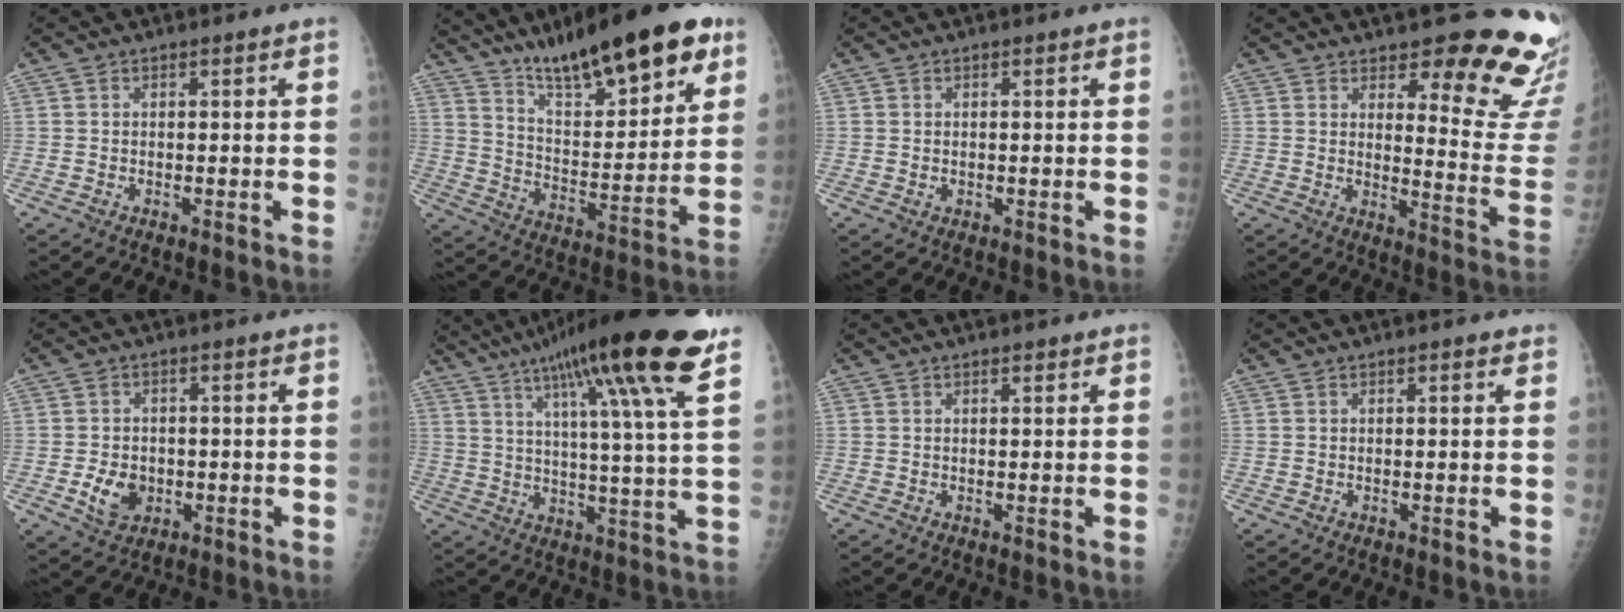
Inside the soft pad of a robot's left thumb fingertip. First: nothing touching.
{"total": 23.3, "force": [15.2, 6.5, 16.4], "torque": [-0.219, -0.060, 0.247]}
{"total": 0.8, "force": [0.3, 0.6, 0.5], "torque": [-0.004, -0.001, 0.006]}
{"total": 17.6, "force": [13.8, 4.8, 9.7], "torque": [-0.072, -0.125, 0.162]}
{"total": 5.6, "force": [-1.2, 4.3, 3.4], "torque": [-0.046, 0.000, -0.014]}
{"total": 23.1, "force": [14.1, 1.9, 18.1], "torque": [-0.272, -0.037, 0.207]}
{"total": 1.1, "force": [0.8, 0.4, 0.6], "torque": [-0.007, -0.004, 0.011]}
{"total": 1.1, "force": [0.7, 0.4, 0.8], "torque": [-0.010, -0.002, 0.008]}